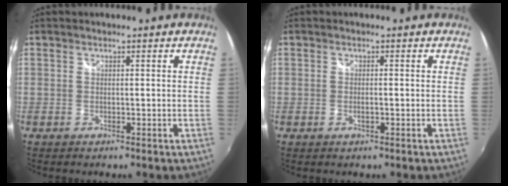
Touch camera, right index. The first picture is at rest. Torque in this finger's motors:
{"motor_torque": [-1.34, 0.80, -0.04, -0.01]}